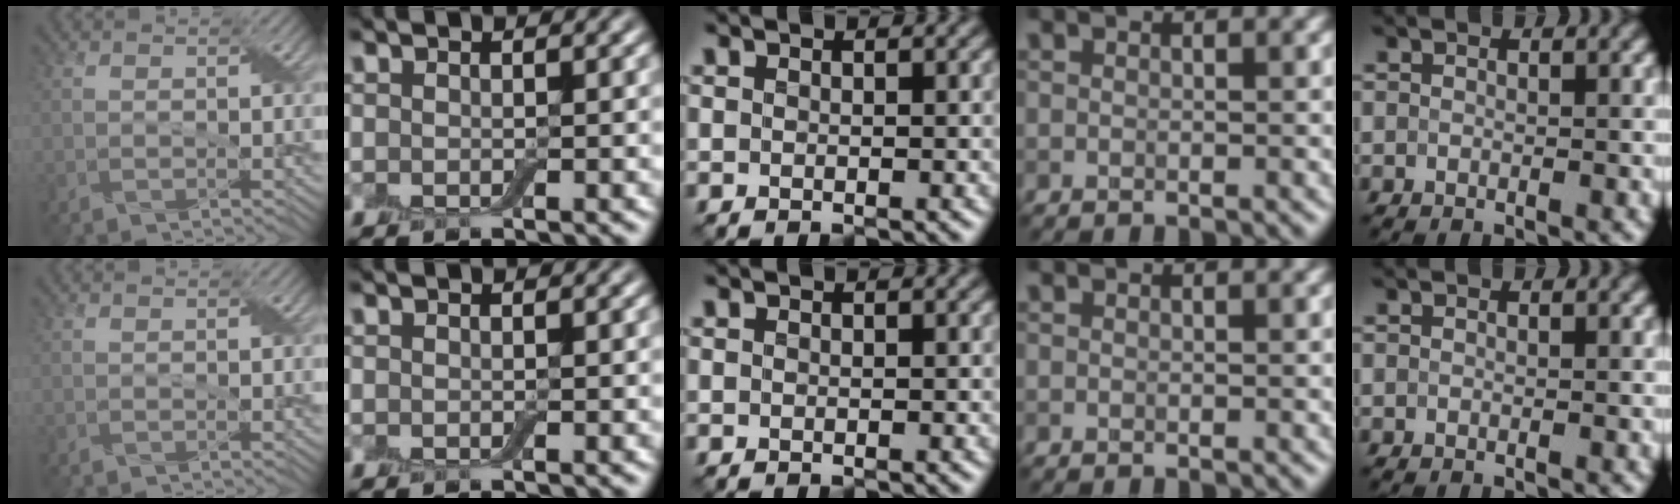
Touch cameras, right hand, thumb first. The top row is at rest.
{}